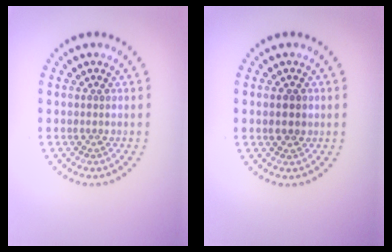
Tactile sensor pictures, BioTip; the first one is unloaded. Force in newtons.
{"total": 1.5, "press": 1.5, "slide": 0.1}